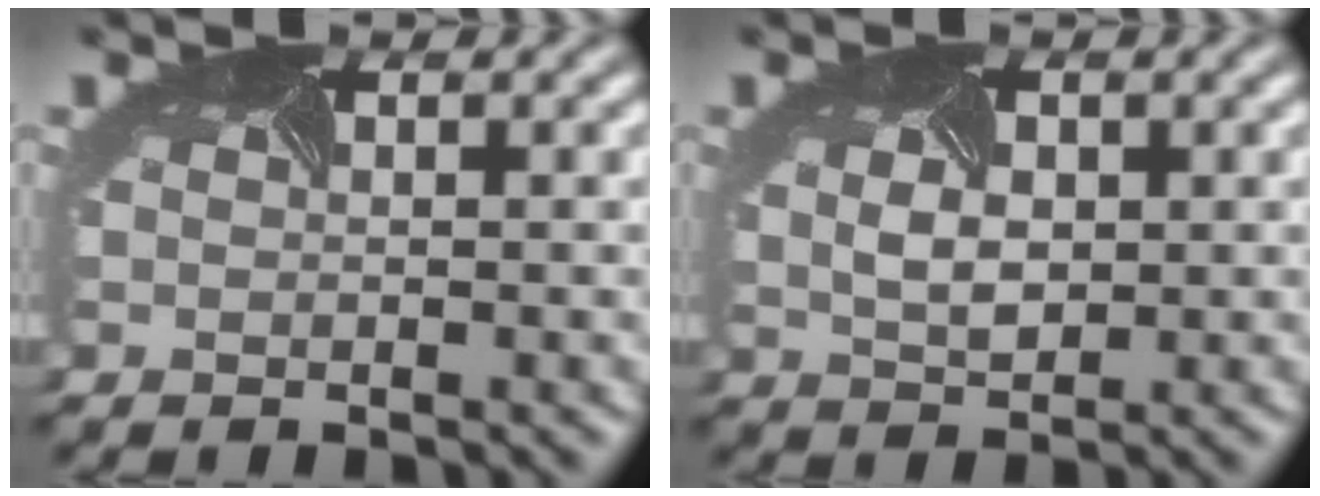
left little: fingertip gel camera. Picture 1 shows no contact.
{"total": 2.6, "force": [0.3, 1.8, 1.8], "torque": [-0.043, -0.002, 0.013]}